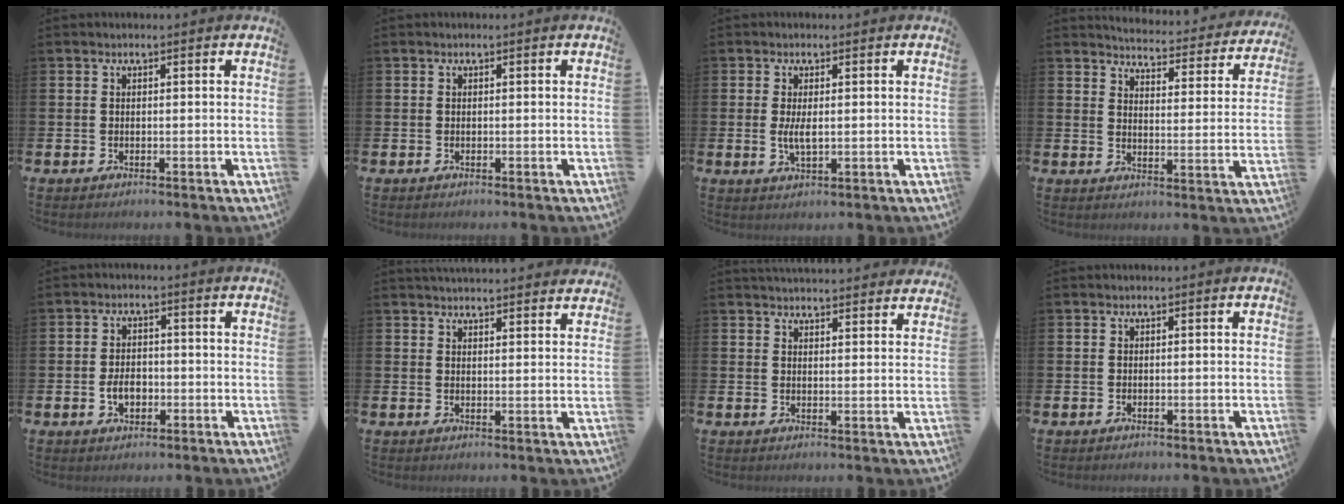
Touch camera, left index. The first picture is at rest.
{"total": 0.0}
{"total": 2.7, "force": [0.2, 1.0, 2.5], "torque": [-0.040, -0.002, 0.000]}
{"total": 4.6, "force": [4.5, 0.3, 0.4], "torque": [-0.027, -0.040, 0.075]}
{"total": 3.2, "force": [-0.9, 2.2, 2.1], "torque": [-0.025, -0.004, -0.022]}
{"total": 3.6, "force": [3.6, 0.1, 0.1], "torque": [-0.006, -0.020, 0.066]}
{"total": 3.9, "force": [3.9, 0.2, 0.0], "torque": [-0.005, -0.023, 0.071]}
{"total": 0.0}